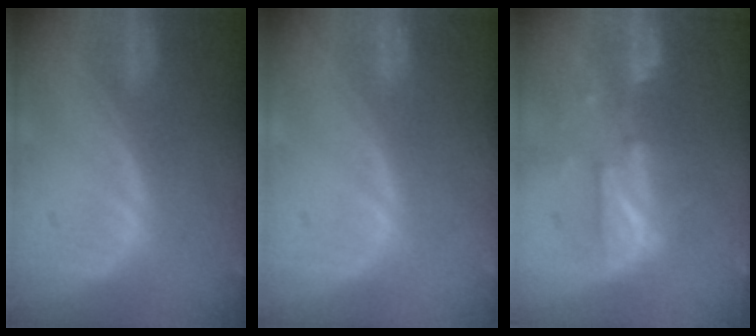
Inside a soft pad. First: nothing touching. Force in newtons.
{"total": 0.0}
{"total": 6.2, "press": 6.2, "slide": 0.6}